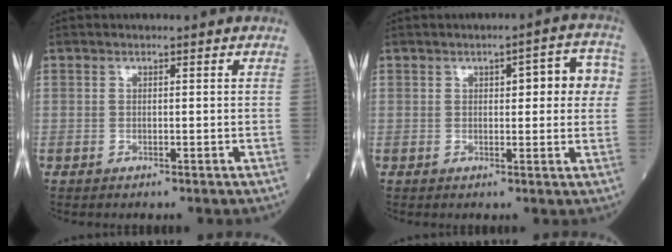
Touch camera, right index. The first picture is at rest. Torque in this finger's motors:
{"motor_torque": [0.52, 0.11, 0.09, 0.04]}